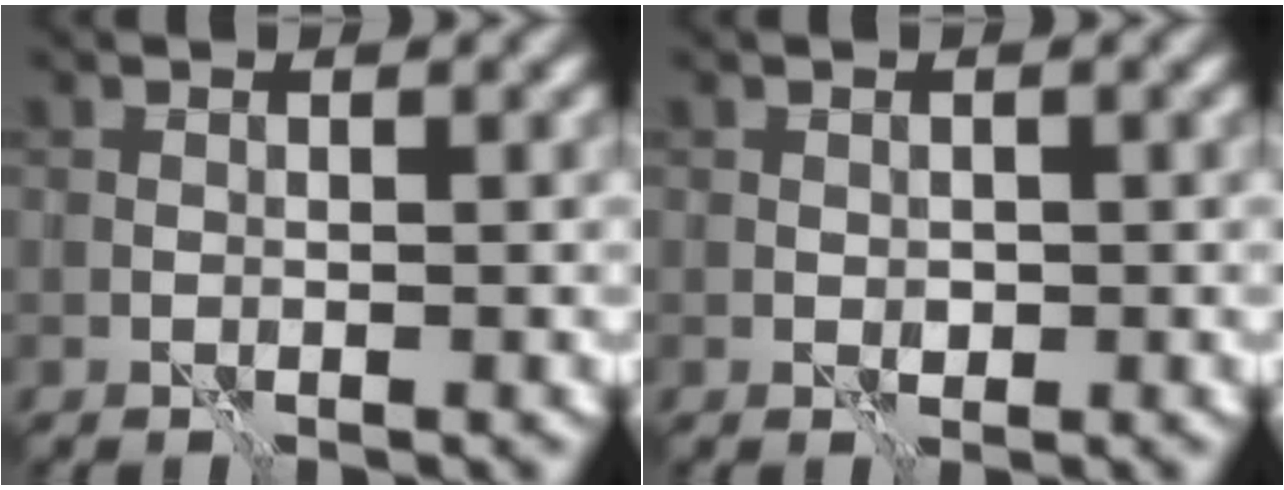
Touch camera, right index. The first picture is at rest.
{"total": 0.7, "force": [0.0, 0.6, 0.4], "torque": [-0.005, -0.003, 0.000]}